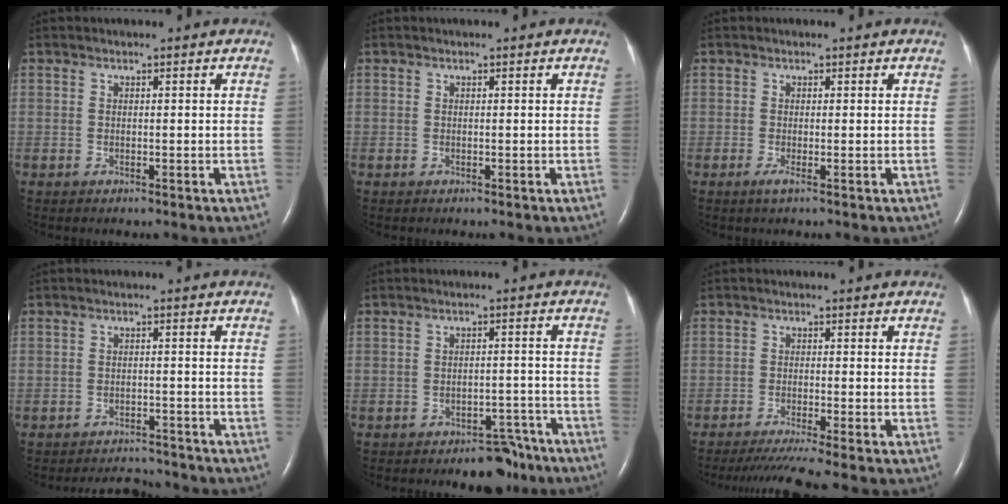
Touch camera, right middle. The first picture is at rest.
{"total": 0.0}
{"total": 1.1, "force": [-0.5, -0.2, 1.0], "torque": [-0.021, -0.003, -0.010]}
{"total": 4.1, "force": [-4.0, 0.5, -0.5], "torque": [0.001, 0.001, -0.061]}
{"total": 6.0, "force": [-4.9, 2.6, 2.1], "torque": [-0.015, 0.016, -0.068]}
{"total": 6.6, "force": [-5.3, -1.3, 3.6], "torque": [-0.057, -0.022, -0.089]}